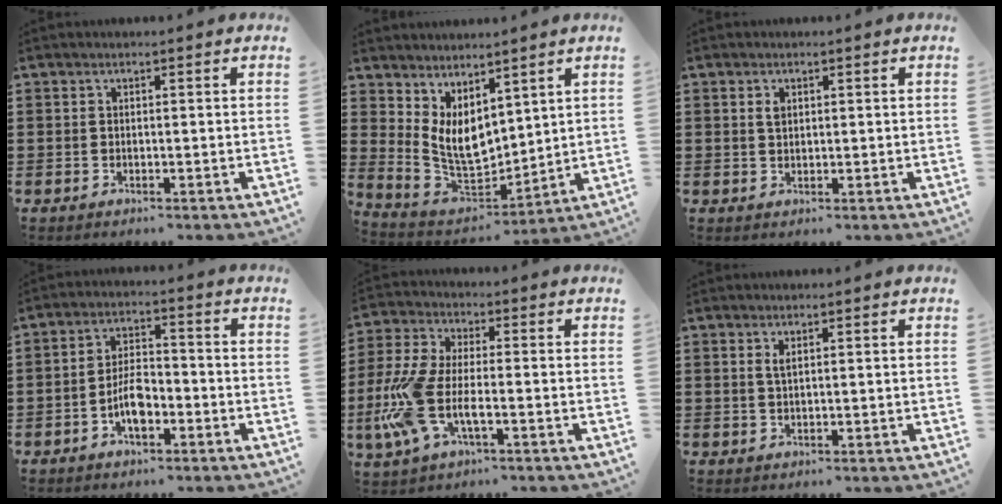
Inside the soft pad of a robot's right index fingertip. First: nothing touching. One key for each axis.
{"total": 6.7, "fx": 3.0, "fy": 4.2, "fz": 4.3, "tx": -0.118, "ty": -0.023, "tz": 0.056}
{"total": 1.4, "fx": 0.6, "fy": 0.8, "fz": 1.0, "tx": -0.021, "ty": 0.005, "tz": 0.010}
{"total": 5.6, "fx": -2.3, "fy": 2.6, "fz": 4.4, "tx": -0.096, "ty": 0.003, "tz": -0.047}
{"total": 9.5, "fx": -2.6, "fy": 4.3, "fz": 8.1, "tx": -0.207, "ty": -0.014, "tz": -0.054}
{"total": 1.3, "fx": 0.5, "fy": 0.3, "fz": 1.1, "tx": -0.023, "ty": 0.003, "tz": 0.008}